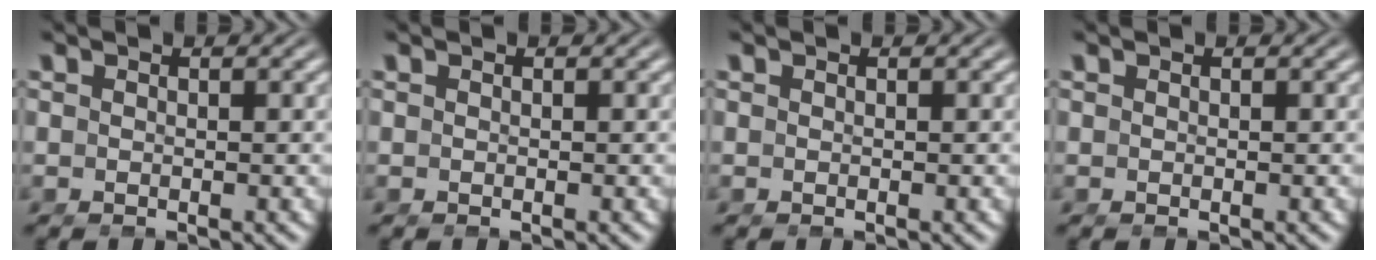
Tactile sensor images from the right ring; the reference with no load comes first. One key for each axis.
{"total": 0.0}
{"total": 0.0}
{"total": 0.0}